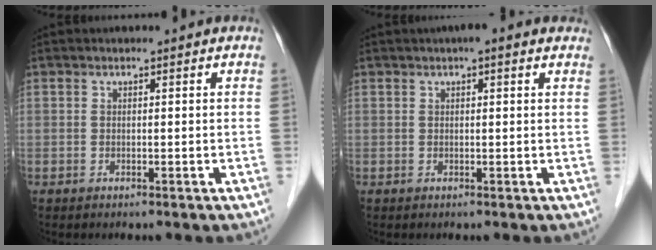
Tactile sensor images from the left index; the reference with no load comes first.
{"total": 3.4, "force": [2.2, 0.9, 2.4], "torque": [-0.030, 0.023, 0.024]}